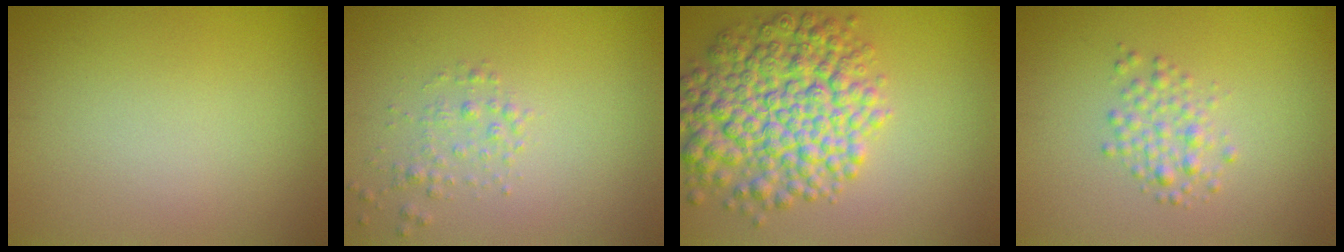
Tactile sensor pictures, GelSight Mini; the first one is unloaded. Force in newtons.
{"total": 1.4, "press": 1.4, "slide": 0.1}
{"total": 9.1, "press": 9.1, "slide": 0.3}
{"total": 2.2, "press": 2.2, "slide": 0.1}